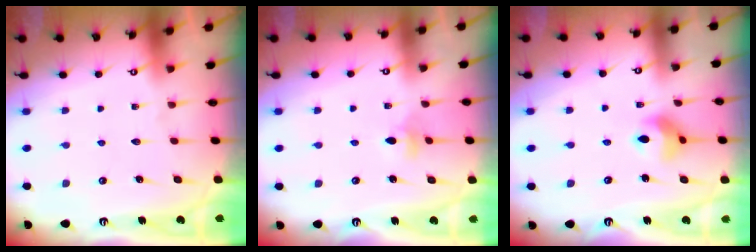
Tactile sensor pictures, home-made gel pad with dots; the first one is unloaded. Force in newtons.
{"total": 4.4, "press": 4.3, "slide": 1.1}
{"total": 8.5, "press": 8.4, "slide": 1.0}